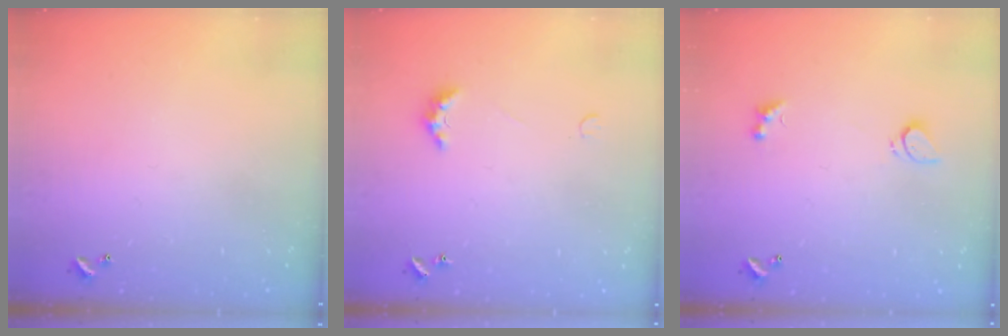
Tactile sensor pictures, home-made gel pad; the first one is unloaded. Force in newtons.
{"total": 2.7, "press": 2.6, "slide": 0.7}
{"total": 2.3, "press": 2.3, "slide": 0.6}